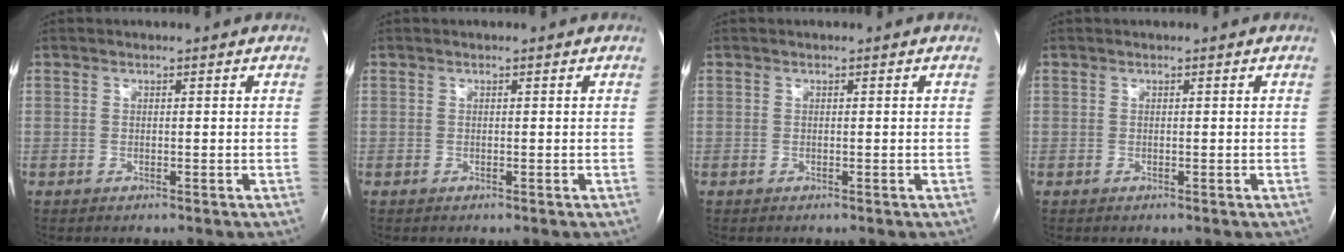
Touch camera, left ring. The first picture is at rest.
{"total": 0.0}
{"total": 0.0}
{"total": 0.0}